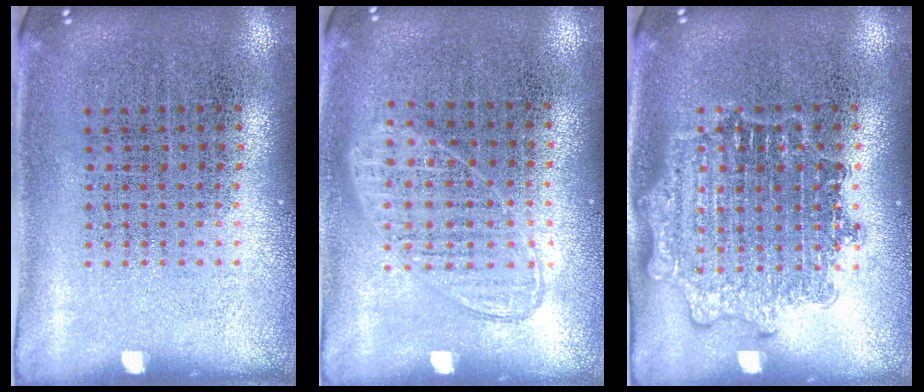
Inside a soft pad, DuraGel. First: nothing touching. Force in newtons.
{"total": 0.9, "press": 0.8, "slide": 0.3}
{"total": 1.5, "press": 1.5, "slide": 0.2}